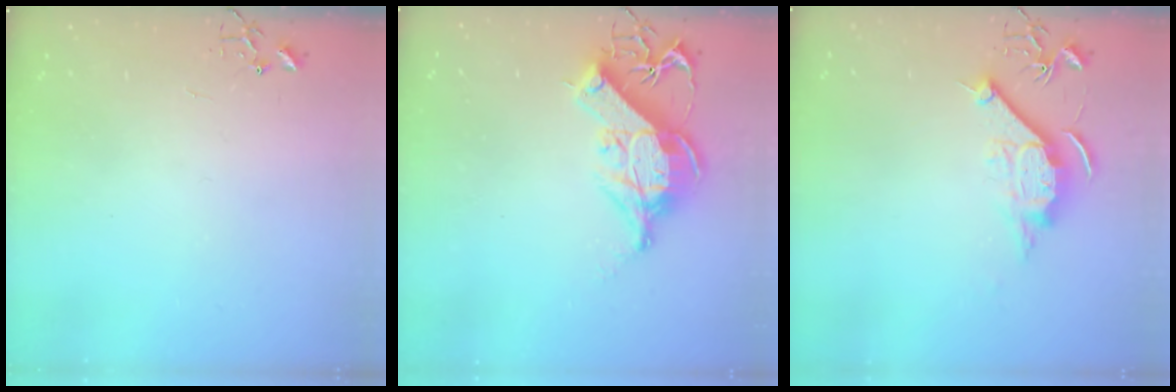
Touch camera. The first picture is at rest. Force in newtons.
{"total": 13.7, "press": 13.5, "slide": 2.2}
{"total": 10.7, "press": 10.7, "slide": 1.1}